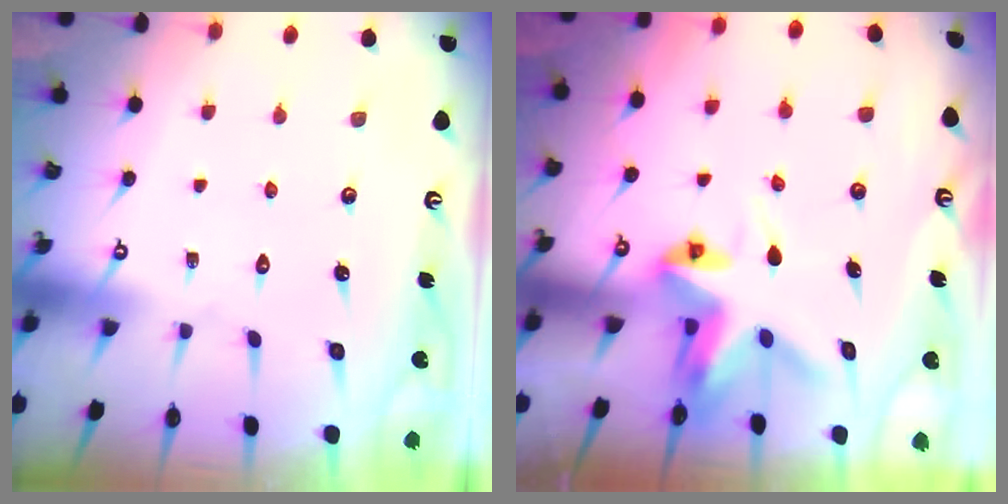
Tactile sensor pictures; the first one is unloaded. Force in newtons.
{"total": 5.3, "press": 5.2, "slide": 0.4}